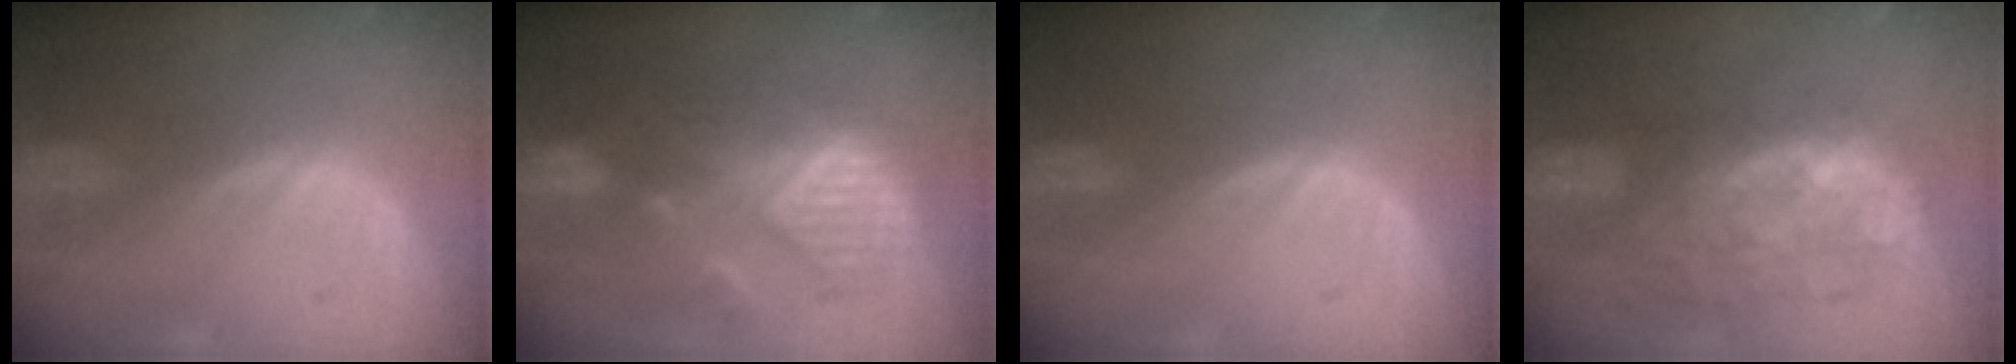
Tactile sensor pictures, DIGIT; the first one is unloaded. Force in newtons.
{"total": 9.6, "press": 9.3, "slide": 2.2}
{"total": 0.0}
{"total": 9.6, "press": 9.3, "slide": 2.3}